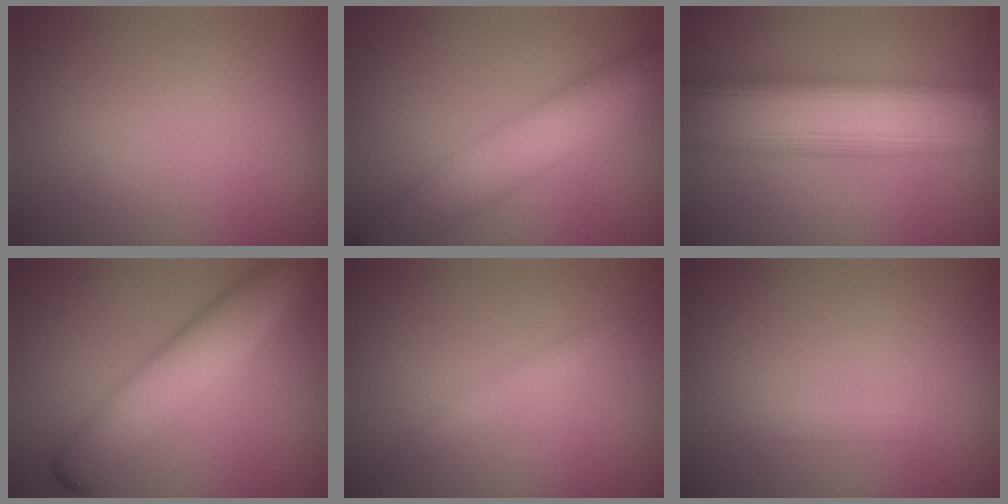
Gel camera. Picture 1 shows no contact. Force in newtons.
{"total": 6.5, "press": 6.5, "slide": 0.1}
{"total": 11.4, "press": 11.4, "slide": 0.2}
{"total": 6.5, "press": 6.5, "slide": 0.2}
{"total": 1.4, "press": 1.4, "slide": 0.1}
{"total": 0.7, "press": 0.7, "slide": 0.1}